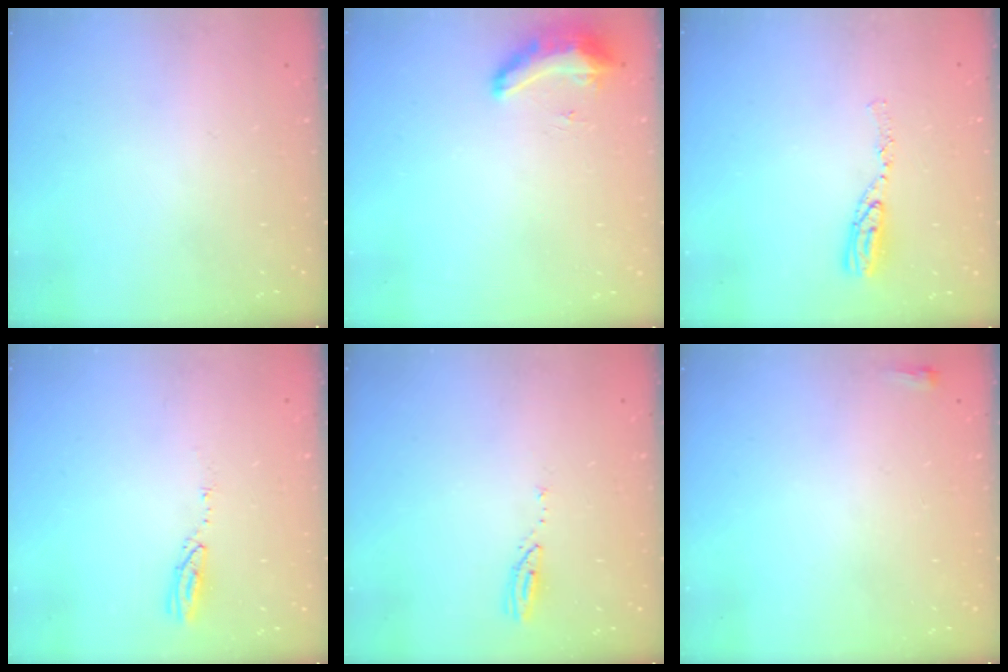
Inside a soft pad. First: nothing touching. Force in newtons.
{"total": 9.2, "press": 8.6, "slide": 3.1}
{"total": 7.0, "press": 7.0, "slide": 0.6}
{"total": 3.6, "press": 3.6, "slide": 0.3}
{"total": 3.7, "press": 3.7, "slide": 0.4}
{"total": 2.1, "press": 2.0, "slide": 0.5}